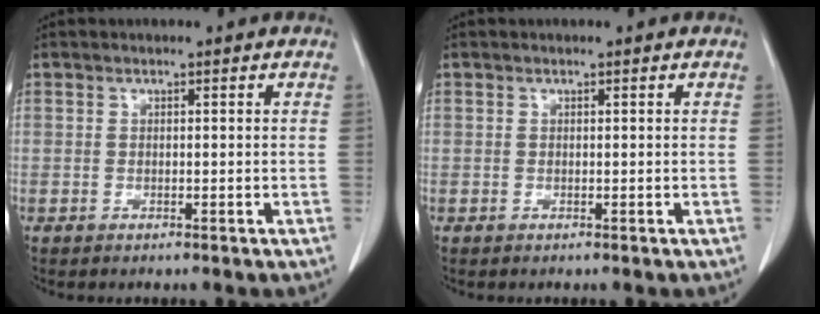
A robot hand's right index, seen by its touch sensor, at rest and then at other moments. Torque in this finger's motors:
{"motor_torque": [0.10, 0.00, -0.02, 0.01]}